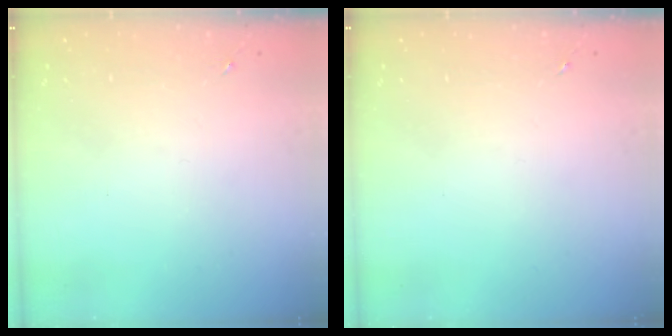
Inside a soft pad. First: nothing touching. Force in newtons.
{"total": 0.0}